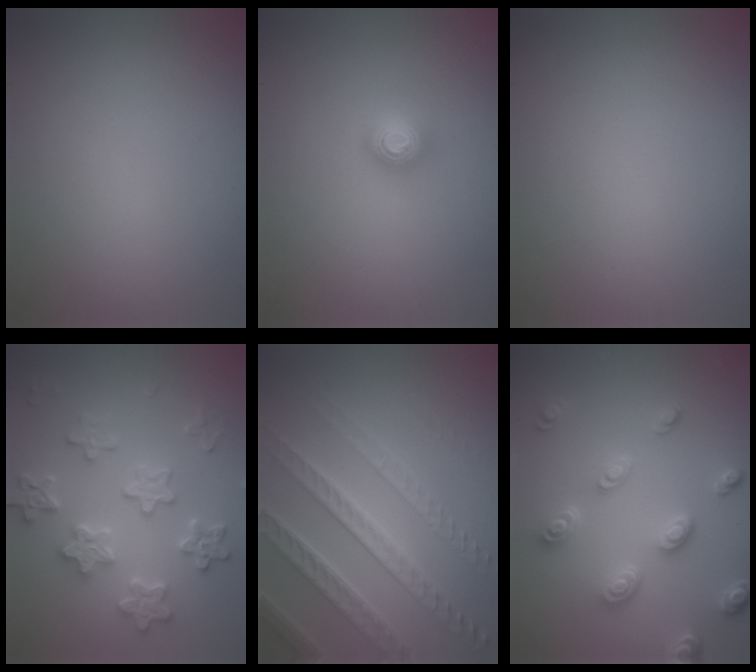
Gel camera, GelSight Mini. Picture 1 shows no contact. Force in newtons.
{"total": 1.3, "press": 1.3, "slide": 0.2}
{"total": 0.0}
{"total": 3.8, "press": 3.8, "slide": 0.3}
{"total": 6.8, "press": 4.9, "slide": 4.7}
{"total": 4.7, "press": 3.6, "slide": 3.0}